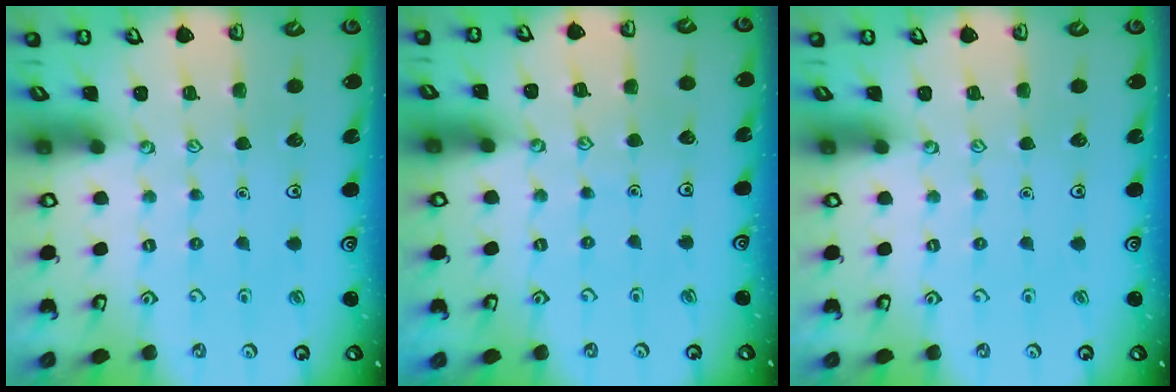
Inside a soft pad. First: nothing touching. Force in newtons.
{"total": 4.5, "press": 4.5, "slide": 0.3}
{"total": 0.0}